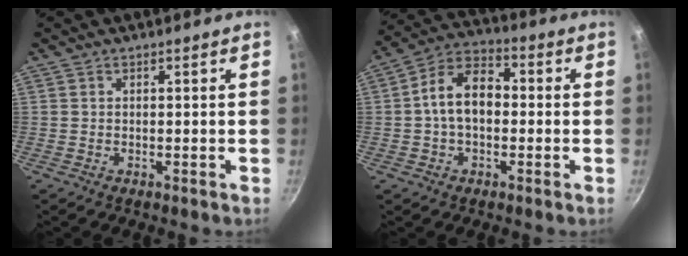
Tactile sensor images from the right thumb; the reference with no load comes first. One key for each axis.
{"total": 10.6, "fx": -0.3, "fy": 7.0, "fz": 8.0, "tx": -0.110, "ty": 0.037, "tz": -0.023}